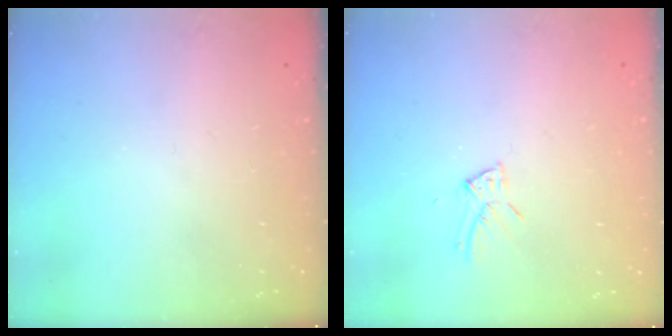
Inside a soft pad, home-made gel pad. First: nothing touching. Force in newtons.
{"total": 7.2, "press": 7.2, "slide": 0.6}